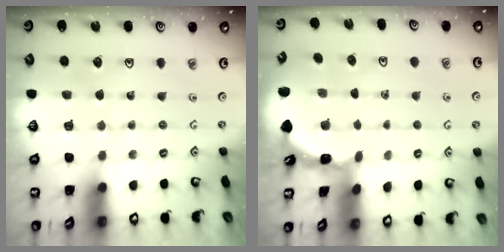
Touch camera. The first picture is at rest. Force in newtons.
{"total": 1.5, "press": 1.5, "slide": 0.1}